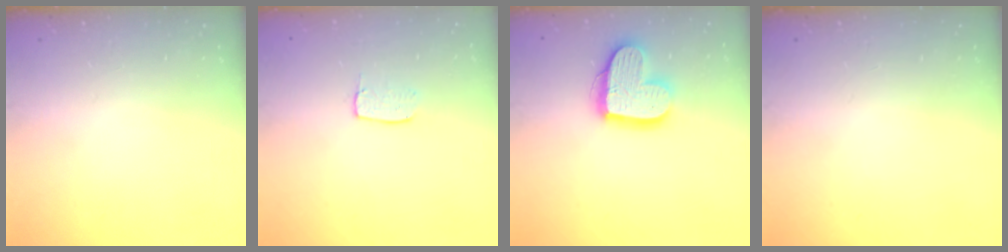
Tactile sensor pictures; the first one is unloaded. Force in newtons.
{"total": 4.4, "press": 4.4, "slide": 0.3}
{"total": 16.1, "press": 16.1, "slide": 1.3}
{"total": 0.0}